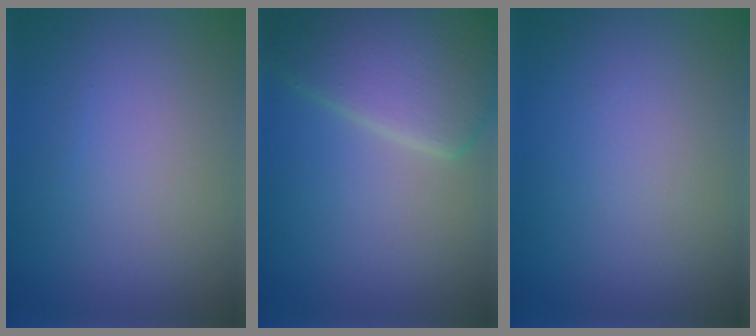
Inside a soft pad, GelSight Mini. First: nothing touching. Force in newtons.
{"total": 8.1, "press": 8.1, "slide": 0.6}
{"total": 0.0}